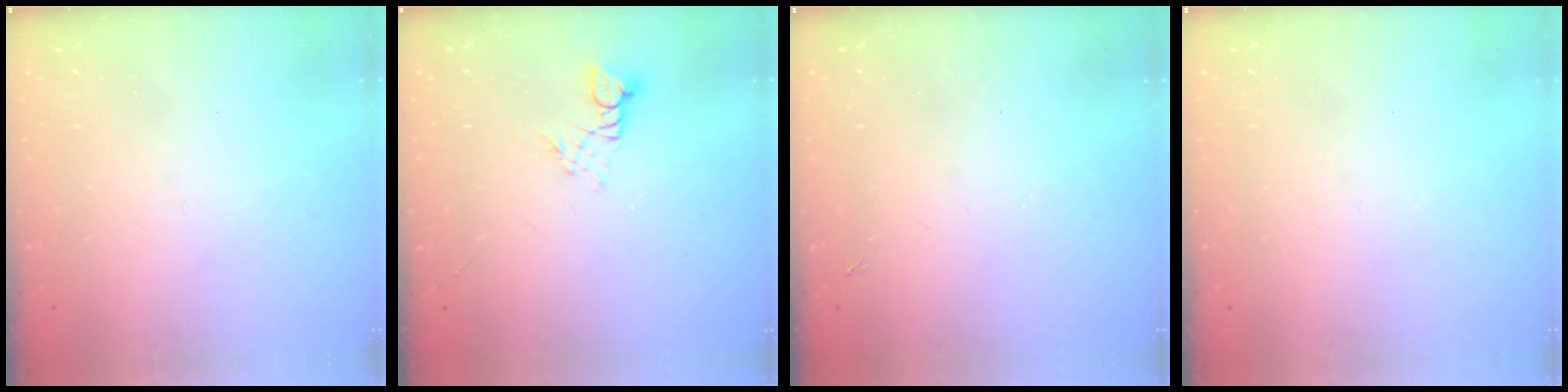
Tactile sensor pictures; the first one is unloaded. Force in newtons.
{"total": 2.7, "press": 2.7, "slide": 0.2}
{"total": 1.3, "press": 1.3, "slide": 0.3}
{"total": 0.0}